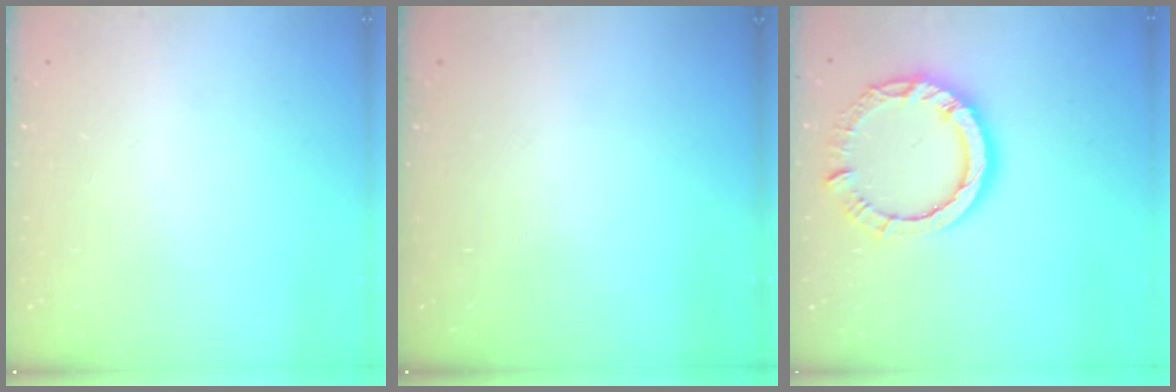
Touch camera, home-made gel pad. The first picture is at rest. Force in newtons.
{"total": 0.0}
{"total": 11.7, "press": 11.6, "slide": 1.4}